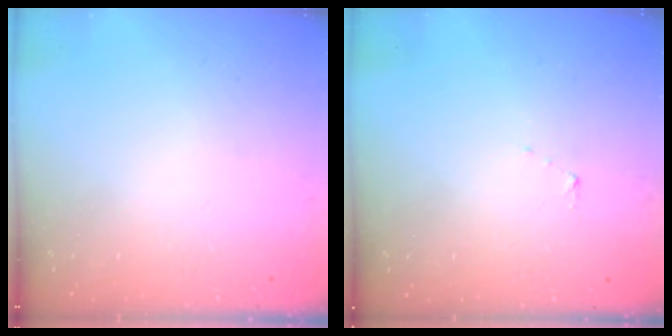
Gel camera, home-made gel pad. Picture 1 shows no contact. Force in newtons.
{"total": 3.2, "press": 3.1, "slide": 0.3}